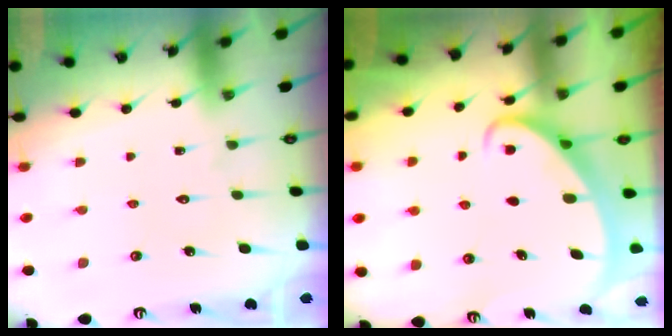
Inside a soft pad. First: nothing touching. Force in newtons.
{"total": 2.6, "press": 2.6, "slide": 0.4}